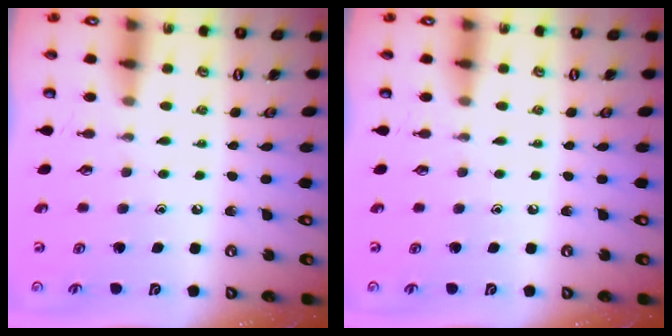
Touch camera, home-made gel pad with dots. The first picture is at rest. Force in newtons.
{"total": 0.0}